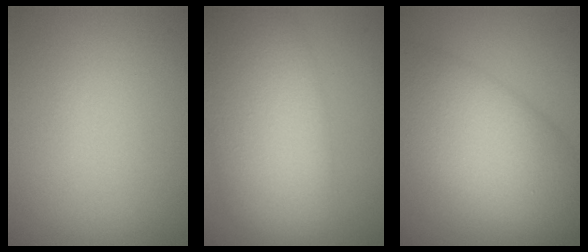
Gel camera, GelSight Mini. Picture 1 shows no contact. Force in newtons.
{"total": 10.1, "press": 10.1, "slide": 0.3}
{"total": 10.6, "press": 10.6, "slide": 0.5}